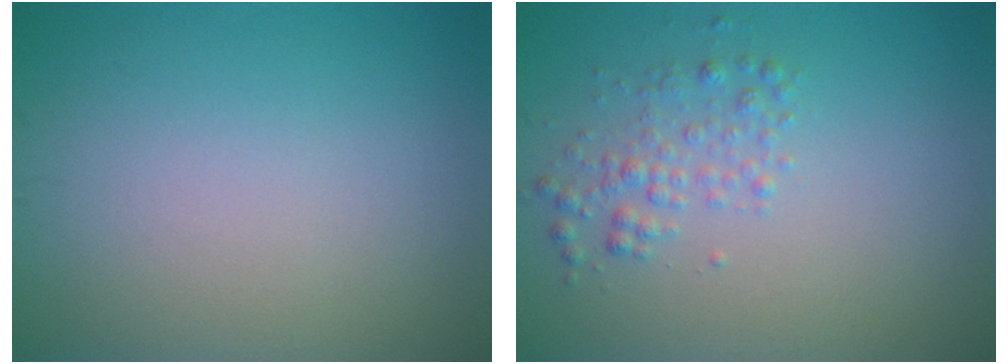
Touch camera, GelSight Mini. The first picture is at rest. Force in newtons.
{"total": 1.9, "press": 1.9, "slide": 0.1}